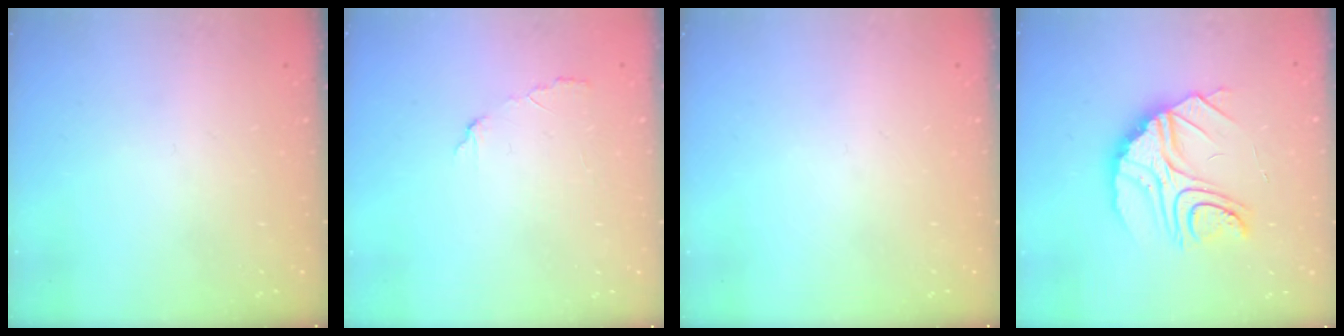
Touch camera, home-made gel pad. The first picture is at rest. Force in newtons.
{"total": 3.7, "press": 3.7, "slide": 0.2}
{"total": 0.0}
{"total": 13.7, "press": 13.7, "slide": 1.1}